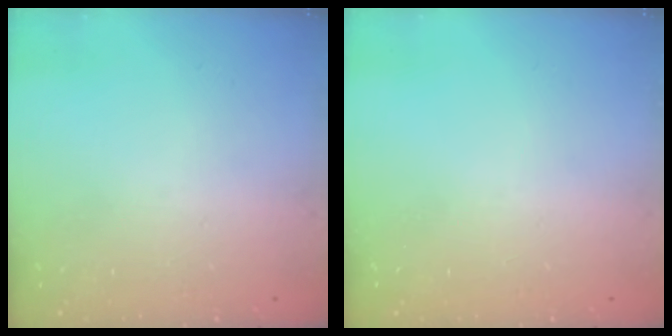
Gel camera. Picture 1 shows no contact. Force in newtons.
{"total": 0.0}